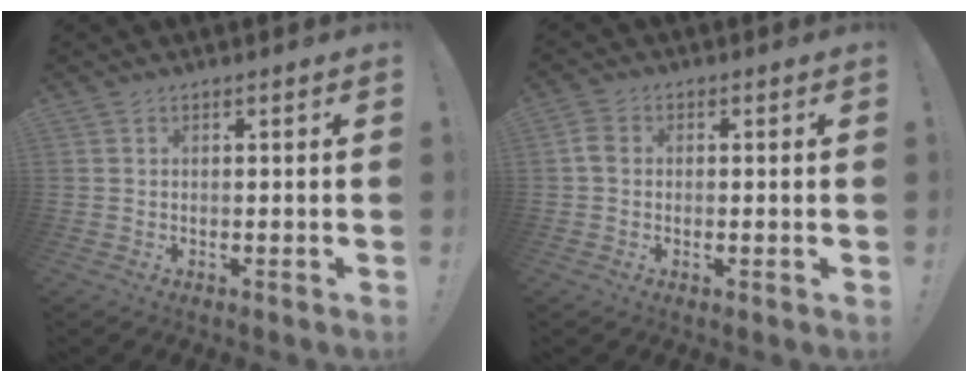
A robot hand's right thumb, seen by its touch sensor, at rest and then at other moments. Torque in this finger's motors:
{"motor_torque": [0.32, 0.61, -0.08, 0.07, 0.02]}